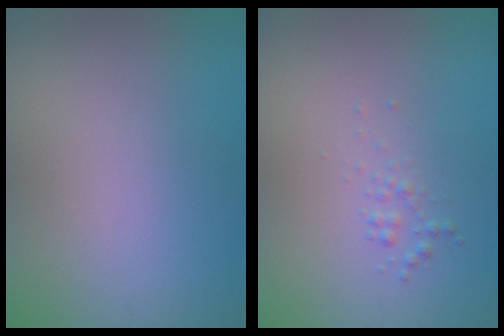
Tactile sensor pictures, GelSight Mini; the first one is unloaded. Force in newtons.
{"total": 0.7, "press": 0.7, "slide": 0.0}